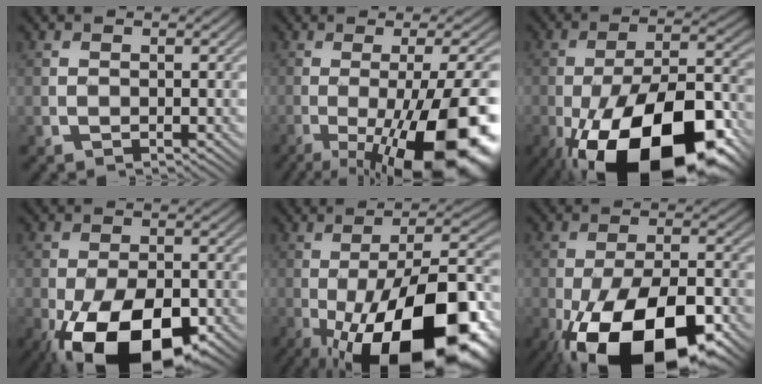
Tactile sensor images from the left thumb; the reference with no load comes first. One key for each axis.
{"total": 19.3, "fx": -7.0, "fy": 5.5, "fz": 17.1, "tx": -0.209, "ty": -0.006, "tz": -0.104}
{"total": 21.4, "fx": -10.4, "fy": 9.6, "fz": 16.1, "tx": -0.257, "ty": -0.020, "tz": -0.163}
{"total": 16.4, "fx": -7.8, "fy": 8.5, "fz": 11.6, "tx": -0.199, "ty": -0.041, "tz": -0.121}
{"total": 21.8, "fx": -8.6, "fy": 8.2, "fz": 18.3, "tx": -0.267, "ty": -0.013, "tz": -0.132}
{"total": 19.4, "fx": -9.4, "fy": 9.2, "fz": 14.2, "tx": -0.237, "ty": -0.034, "tz": -0.147}